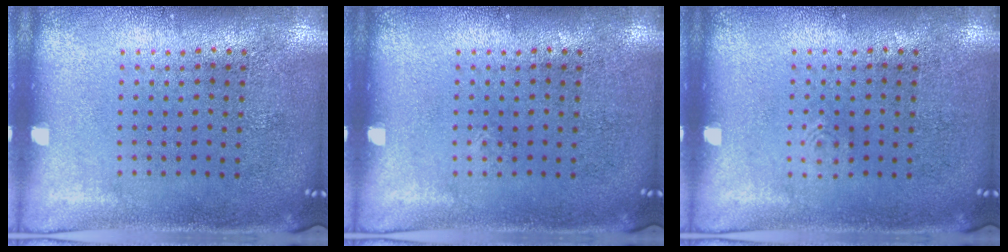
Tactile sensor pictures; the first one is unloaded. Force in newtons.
{"total": 0.0}
{"total": 0.5, "press": 0.5, "slide": 0.1}